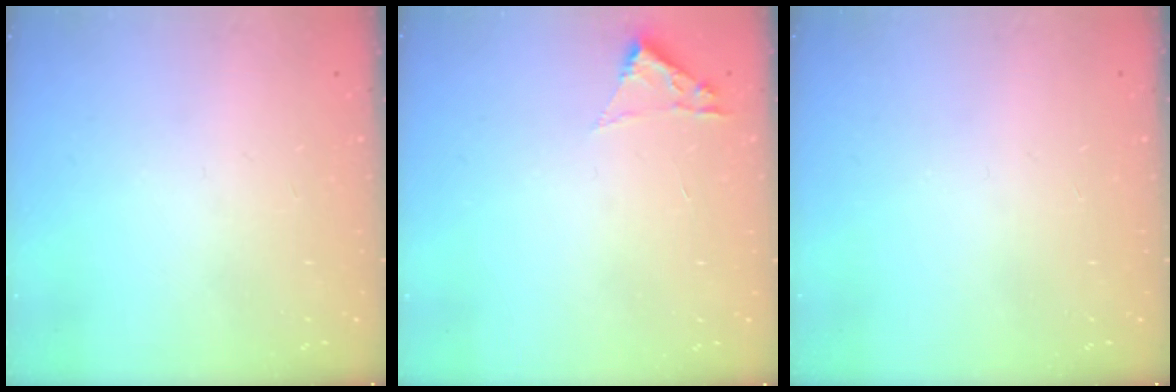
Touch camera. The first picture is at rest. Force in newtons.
{"total": 1.8, "press": 1.8, "slide": 0.2}
{"total": 0.0}